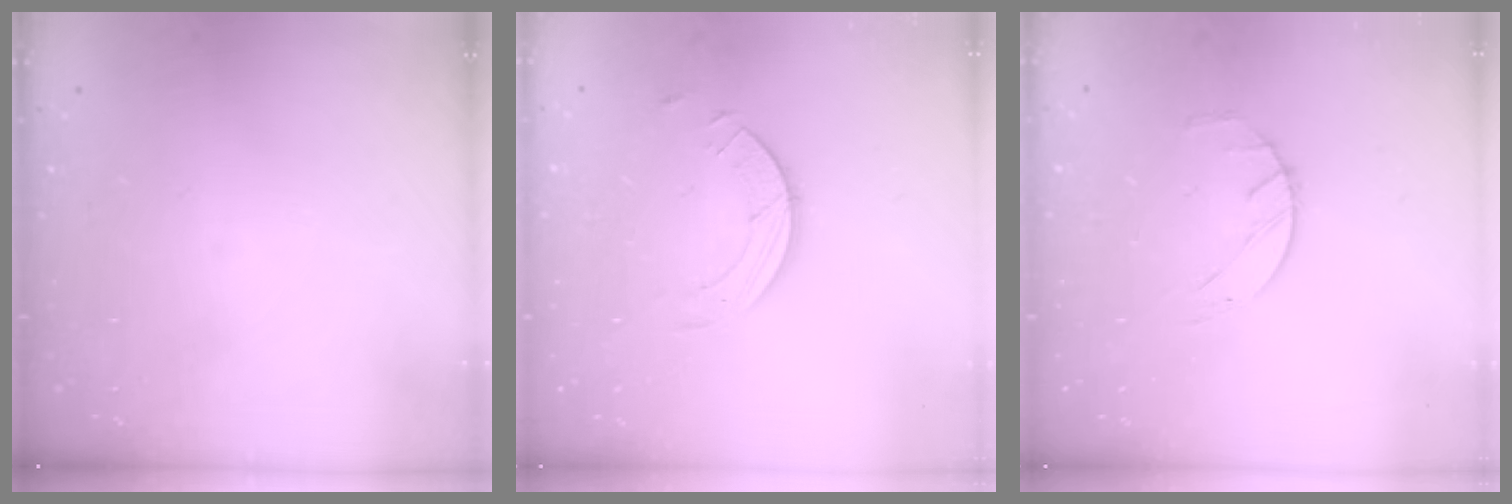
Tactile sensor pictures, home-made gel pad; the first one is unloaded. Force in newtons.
{"total": 3.4, "press": 3.4, "slide": 0.3}
{"total": 2.5, "press": 2.5, "slide": 0.4}